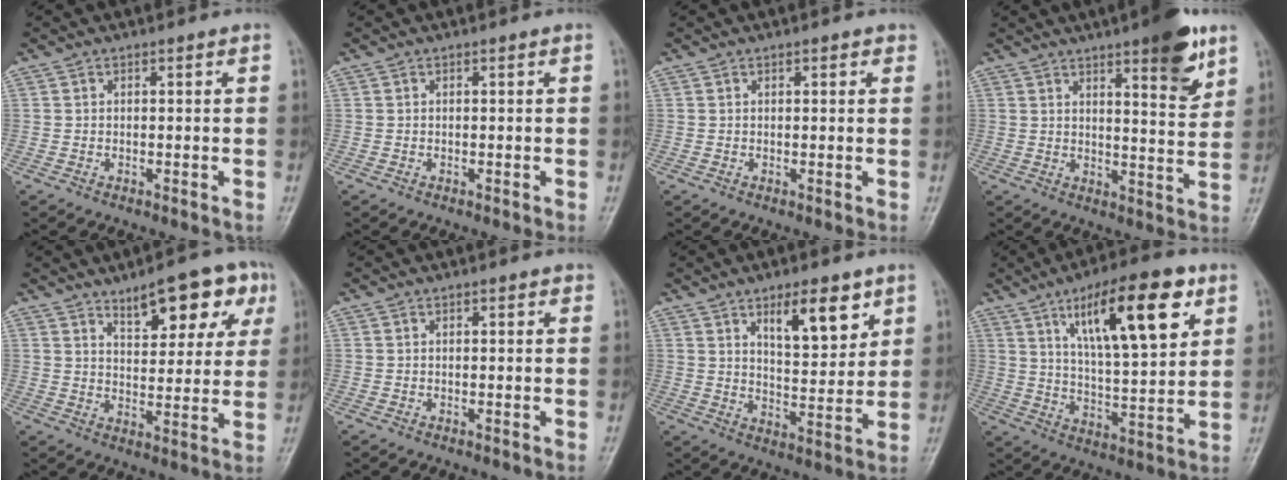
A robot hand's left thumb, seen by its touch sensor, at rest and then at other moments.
{"total": 0.0}
{"total": 1.5, "force": [0.9, 0.7, 1.0], "torque": [-0.005, -0.001, 0.008]}
{"total": 11.3, "force": [6.7, 2.7, 8.7], "torque": [-0.099, -0.037, 0.089]}
{"total": 12.8, "force": [7.0, 5.2, 9.4], "torque": [-0.087, -0.020, 0.098]}
{"total": 1.2, "force": [0.7, 0.6, 0.8], "torque": [-0.006, 0.000, 0.005]}
{"total": 10.9, "force": [6.0, 4.3, 8.0], "torque": [-0.096, -0.042, 0.101]}
{"total": 19.1, "force": [8.9, 5.9, 15.8], "torque": [-0.226, -0.033, 0.148]}